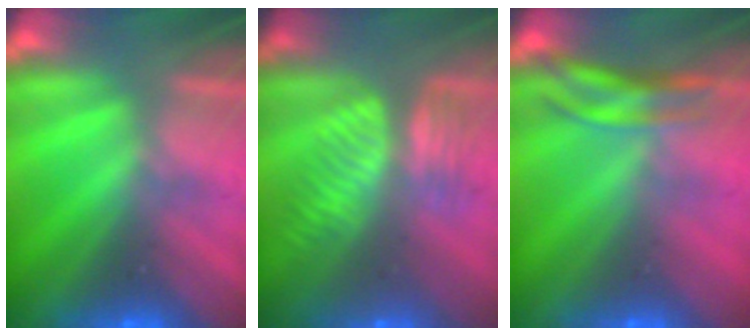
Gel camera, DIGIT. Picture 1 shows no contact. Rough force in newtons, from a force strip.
{"total": 9.4}
{"total": 3.9}